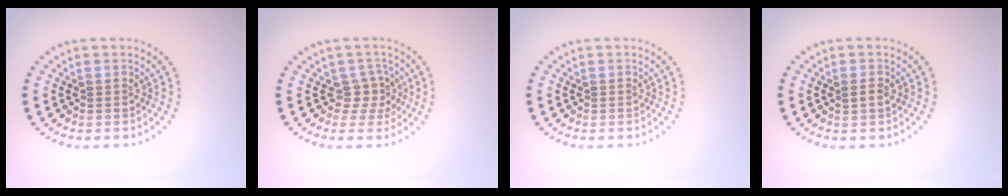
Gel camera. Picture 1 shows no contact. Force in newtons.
{"total": 2.2, "press": 1.6, "slide": 1.4}
{"total": 0.0}
{"total": 1.1, "press": 1.0, "slide": 0.5}